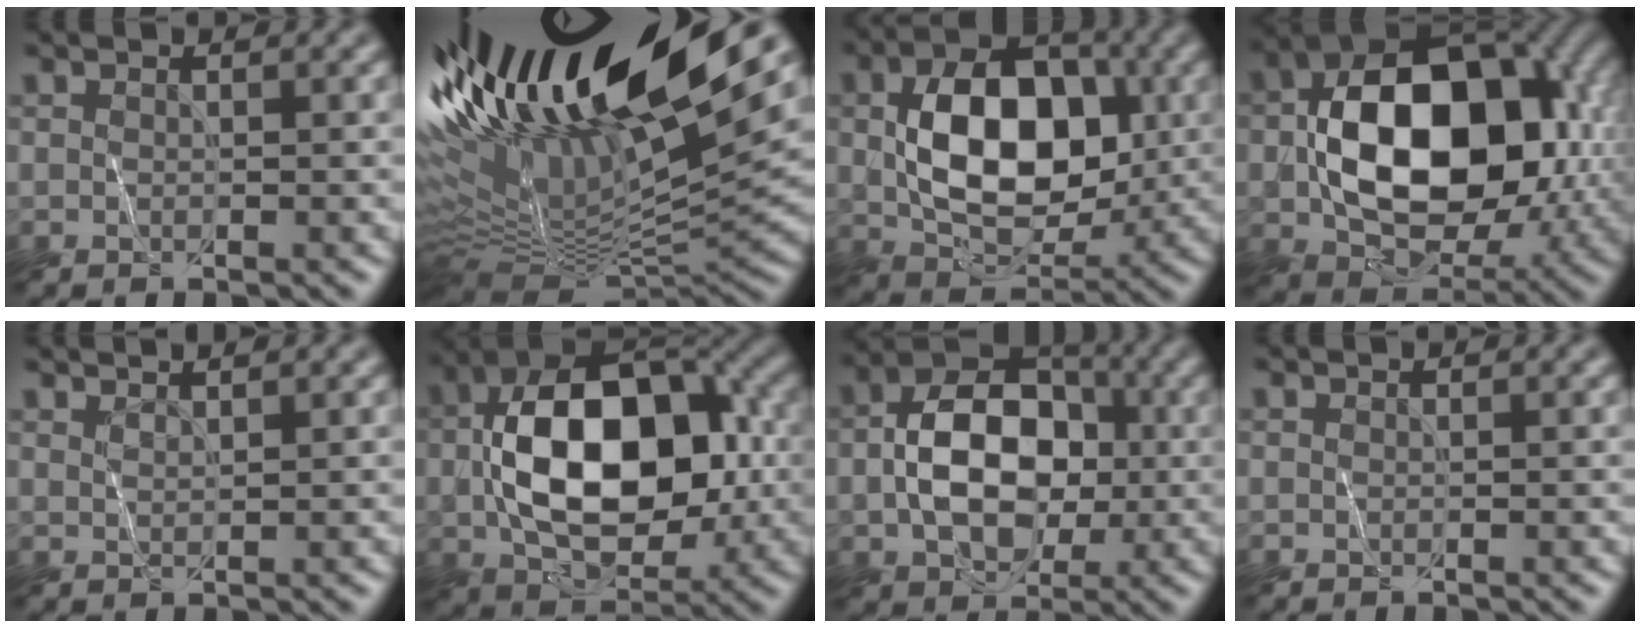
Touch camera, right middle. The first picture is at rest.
{"total": 17.6, "force": [7.8, 4.3, 15.1], "torque": [-0.260, 0.013, 0.144]}
{"total": 8.8, "force": [0.4, 5.9, 6.6], "torque": [-0.112, 0.001, 0.007]}
{"total": 13.5, "force": [-0.3, 8.9, 10.1], "torque": [-0.146, 0.013, -0.010]}
{"total": 1.6, "force": [1.4, -0.6, -0.3], "torque": [0.003, 0.004, 0.030]}
{"total": 12.4, "force": [-0.5, 7.6, 9.8], "torque": [-0.149, 0.011, -0.015]}
{"total": 8.4, "force": [-0.7, 5.7, 6.2], "torque": [-0.105, 0.015, -0.021]}
{"total": 0.0}